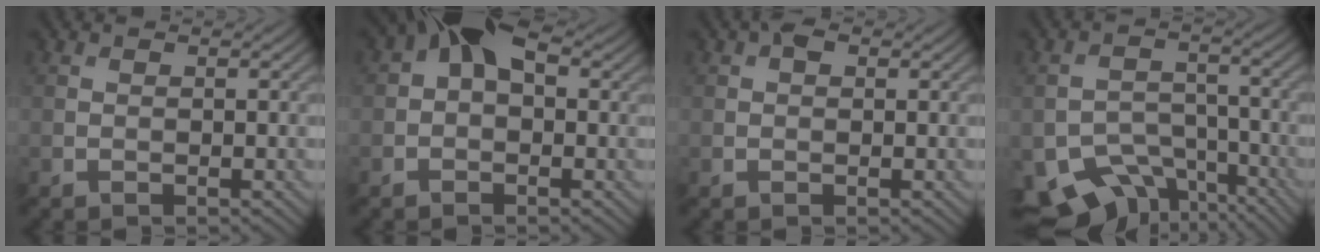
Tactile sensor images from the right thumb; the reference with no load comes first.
{"total": 7.0, "force": [2.1, 4.5, 5.0], "torque": [-0.090, 0.025, 0.016]}
{"total": 1.4, "force": [0.5, 0.8, 0.9], "torque": [-0.014, 0.004, 0.004]}
{"total": 11.0, "force": [-7.7, 6.4, 4.6], "torque": [-0.096, -0.027, -0.117]}